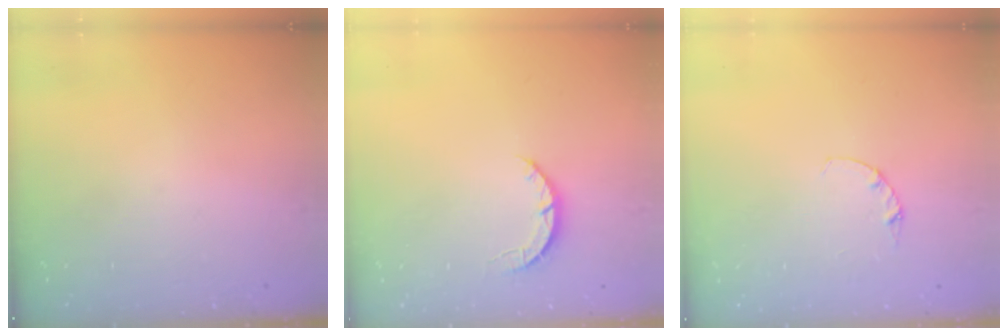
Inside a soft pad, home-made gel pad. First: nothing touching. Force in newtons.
{"total": 2.7, "press": 2.7, "slide": 0.4}
{"total": 1.2, "press": 1.1, "slide": 0.3}